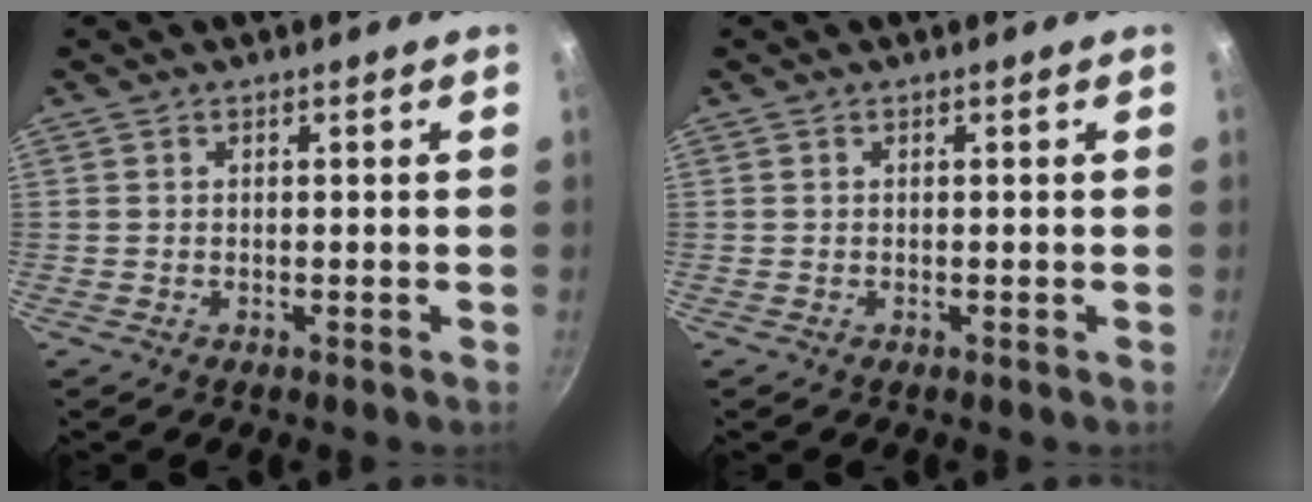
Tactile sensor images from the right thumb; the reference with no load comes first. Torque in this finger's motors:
{"motor_torque": [-0.01, 0.01, 0.06, 0.00, 0.00]}